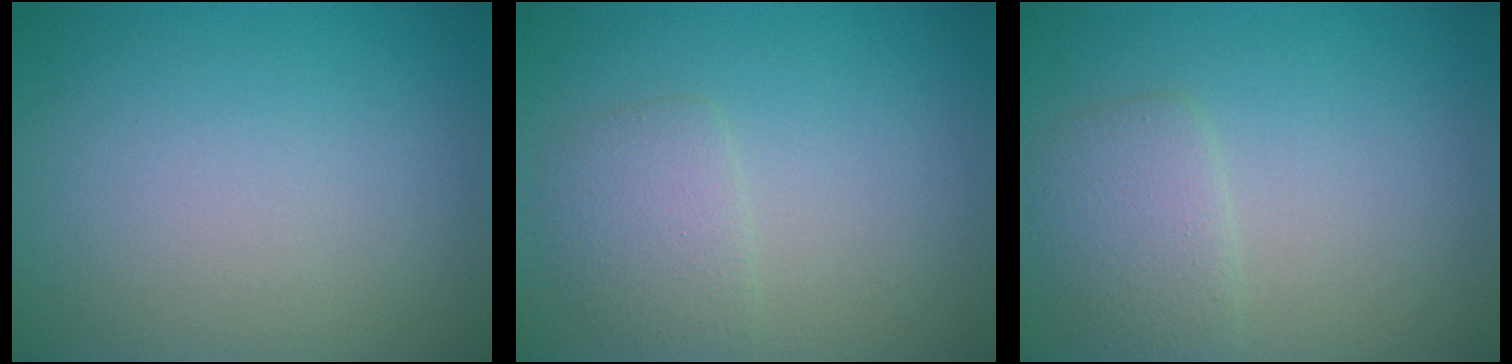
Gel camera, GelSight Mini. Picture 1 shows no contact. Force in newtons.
{"total": 2.4, "press": 2.4, "slide": 0.0}
{"total": 2.7, "press": 2.7, "slide": 0.1}